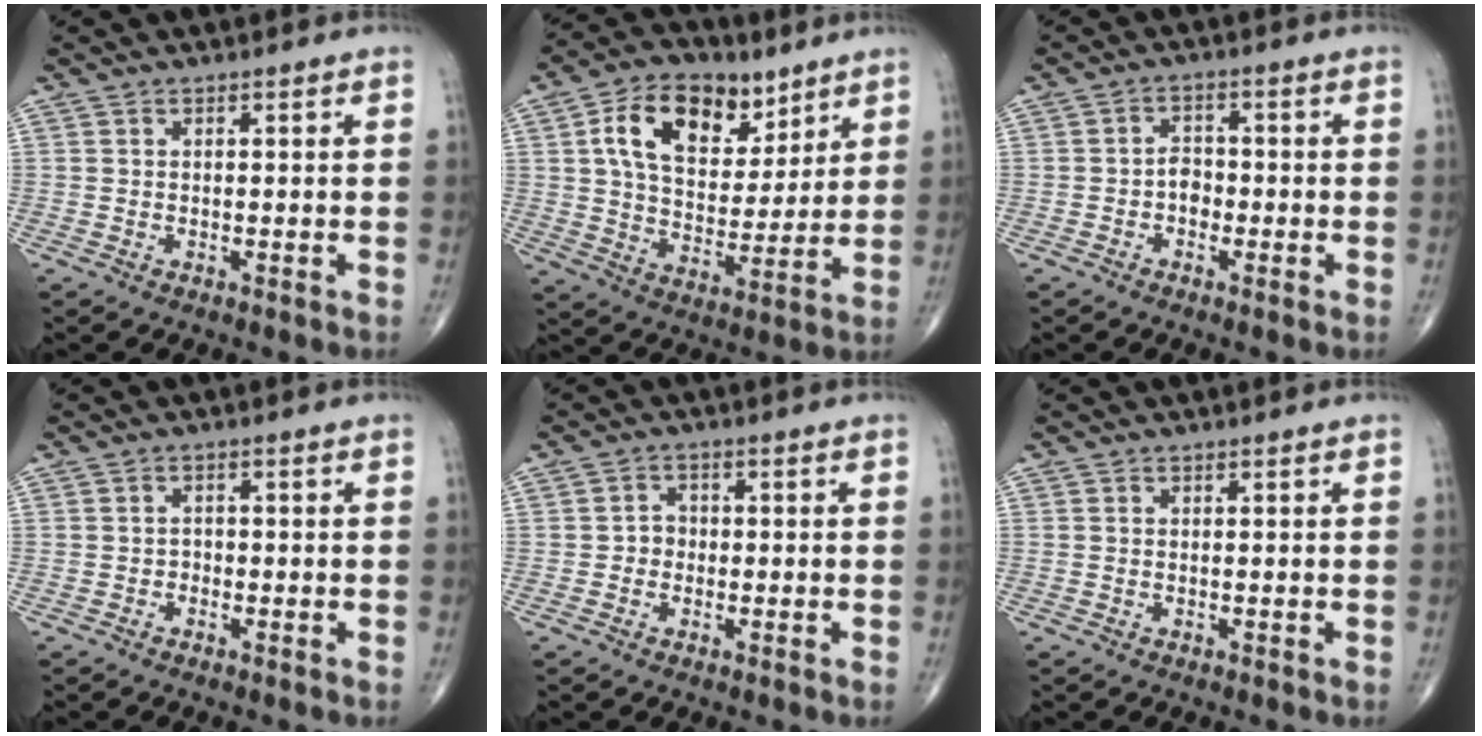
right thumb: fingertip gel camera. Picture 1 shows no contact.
{"total": 16.5, "force": [7.5, 10.3, 10.5], "torque": [-0.143, -0.023, 0.136]}
{"total": 3.1, "force": [-1.0, 2.3, 1.8], "torque": [-0.013, 0.013, -0.027]}
{"total": 1.2, "force": [-0.6, 1.0, 0.2], "torque": [0.007, 0.006, -0.014]}
{"total": 2.4, "force": [-0.5, 2.2, 0.9], "torque": [0.001, 0.009, -0.014]}
{"total": 0.0}